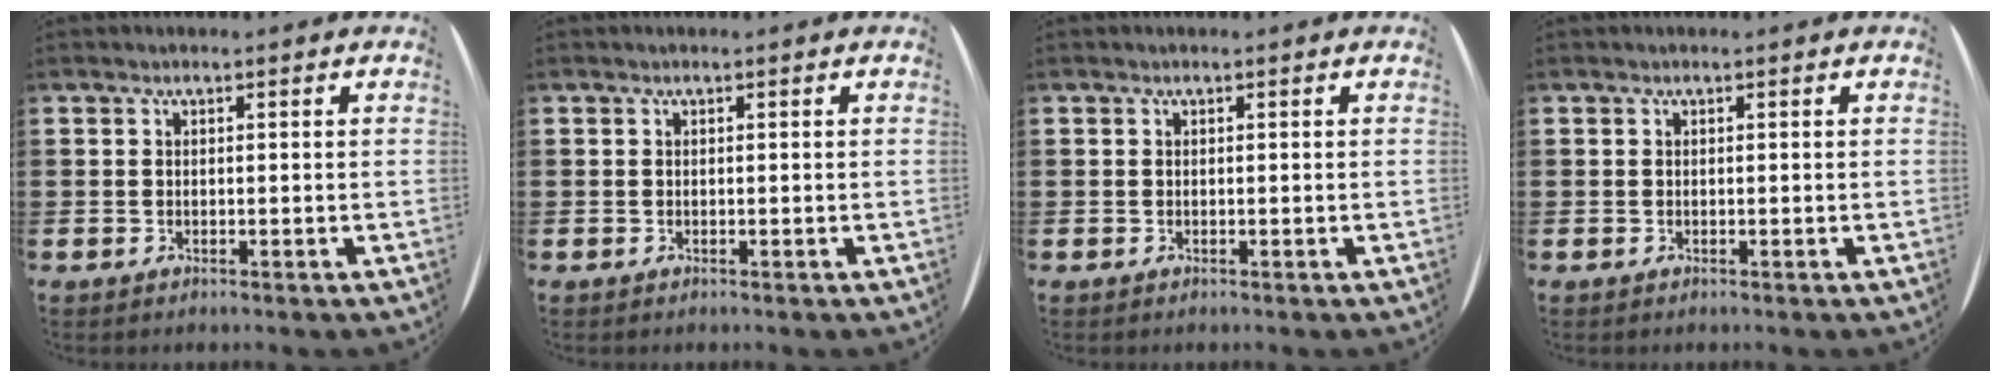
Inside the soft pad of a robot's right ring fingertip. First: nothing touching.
{"total": 0.0}
{"total": 0.0}
{"total": 0.0}